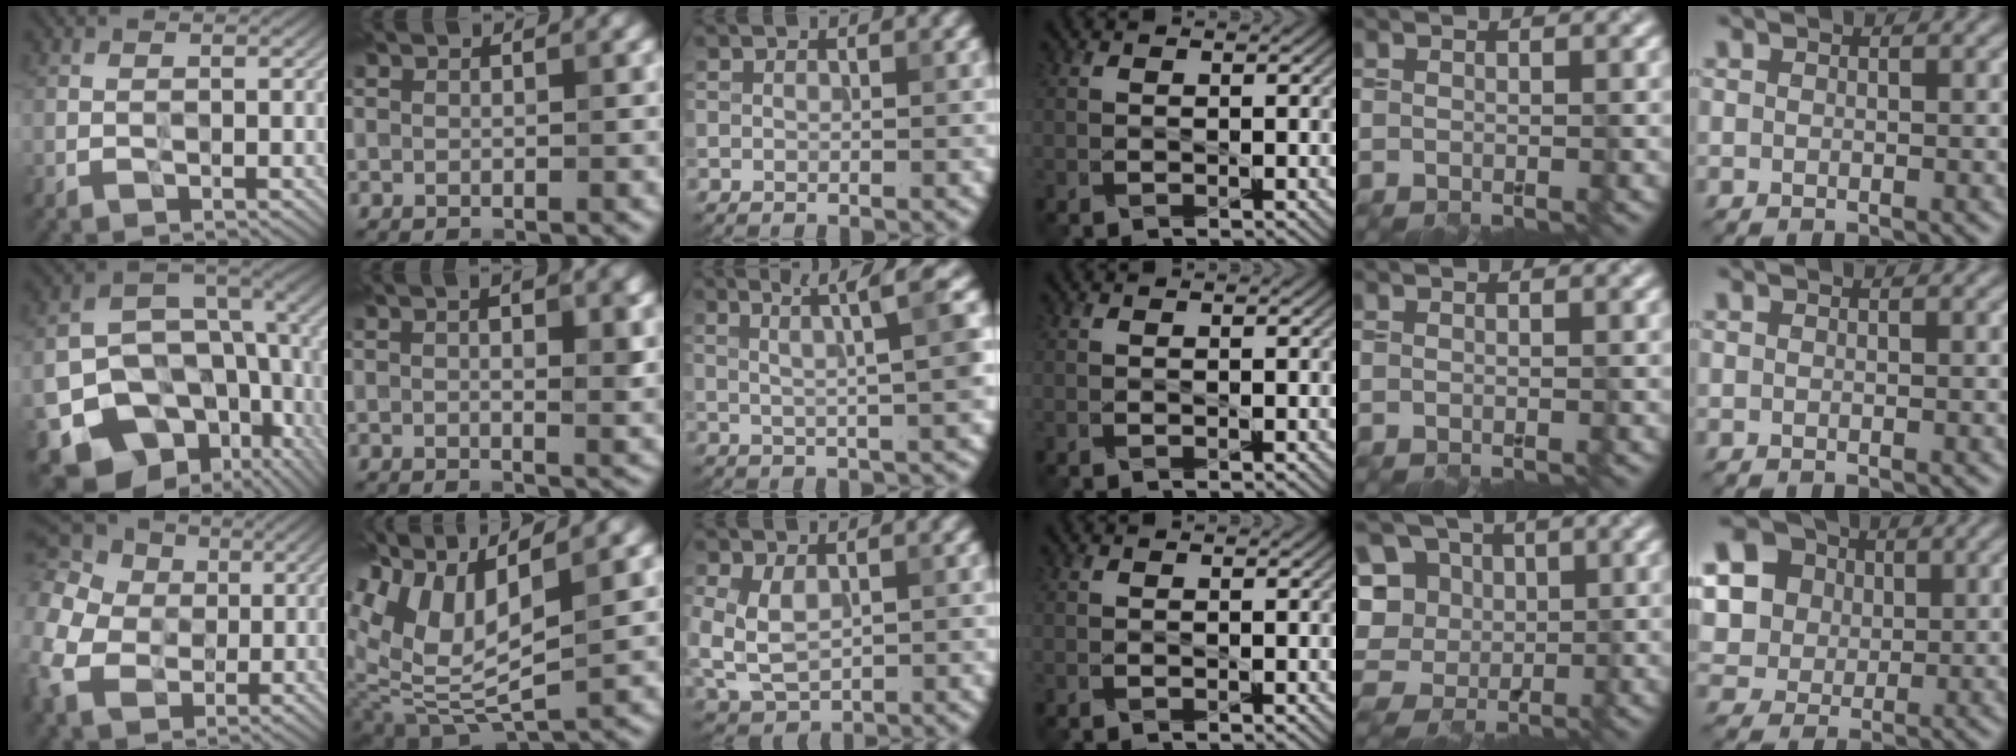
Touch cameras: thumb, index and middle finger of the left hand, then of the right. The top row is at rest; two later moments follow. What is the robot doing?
{"motion": "wipe", "object": "paper plate"}